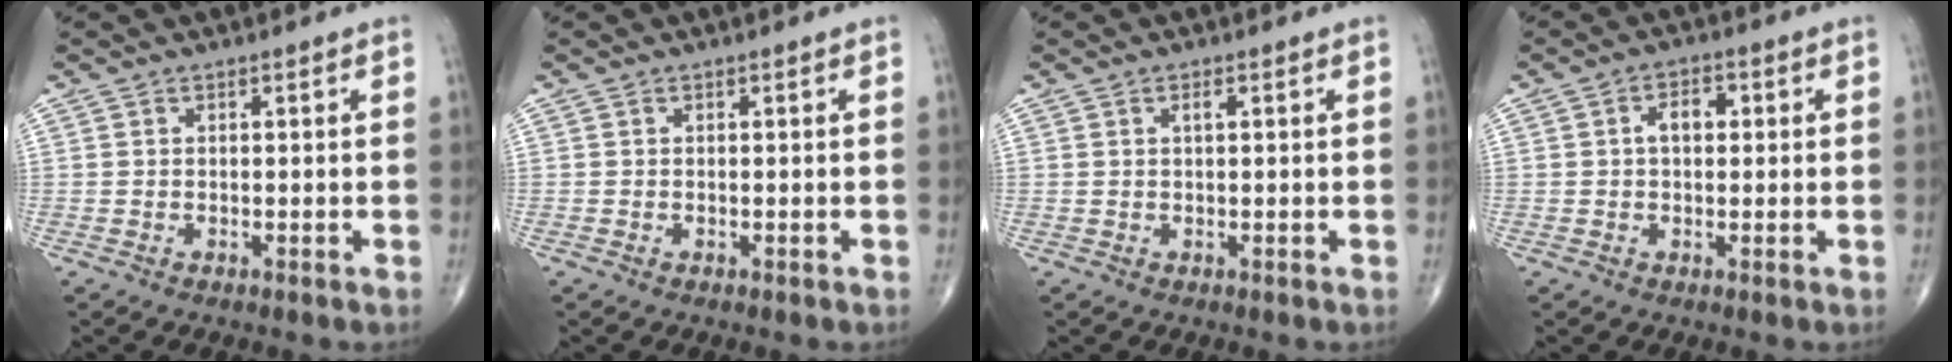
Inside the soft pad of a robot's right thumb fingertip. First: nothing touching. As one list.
[{"total": 0.0}, {"total": 1.1, "force": [0.4, 0.4, 1.0], "torque": [-0.017, 0.001, 0.005]}, {"total": 4.1, "force": [0.5, 2.6, 3.1], "torque": [-0.045, 0.014, 0.004]}]